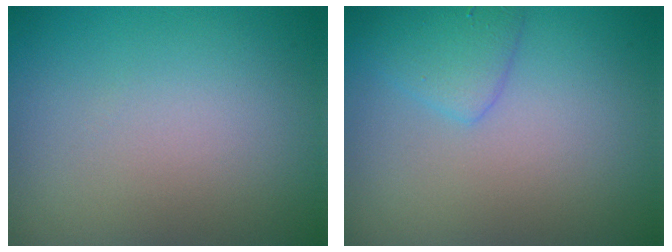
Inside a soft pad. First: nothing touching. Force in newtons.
{"total": 2.2, "press": 2.2, "slide": 0.1}